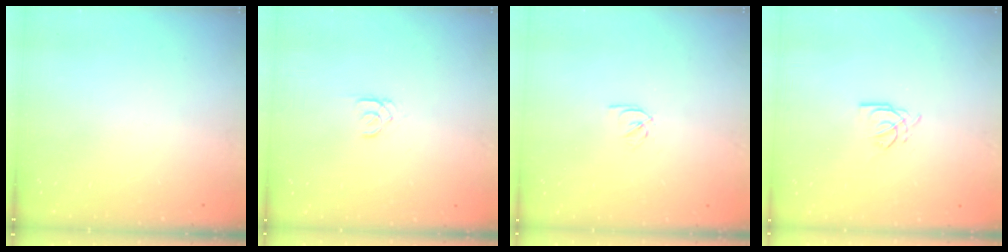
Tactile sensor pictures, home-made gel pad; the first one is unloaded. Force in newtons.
{"total": 1.8, "press": 1.7, "slide": 0.2}
{"total": 2.5, "press": 2.4, "slide": 0.7}
{"total": 3.5, "press": 3.5, "slide": 0.3}